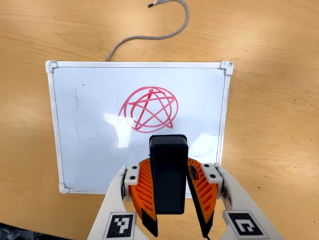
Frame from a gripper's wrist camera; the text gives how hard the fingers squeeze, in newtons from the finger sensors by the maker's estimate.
{"total": 8.3, "left": 6.6, "right": 9.9}